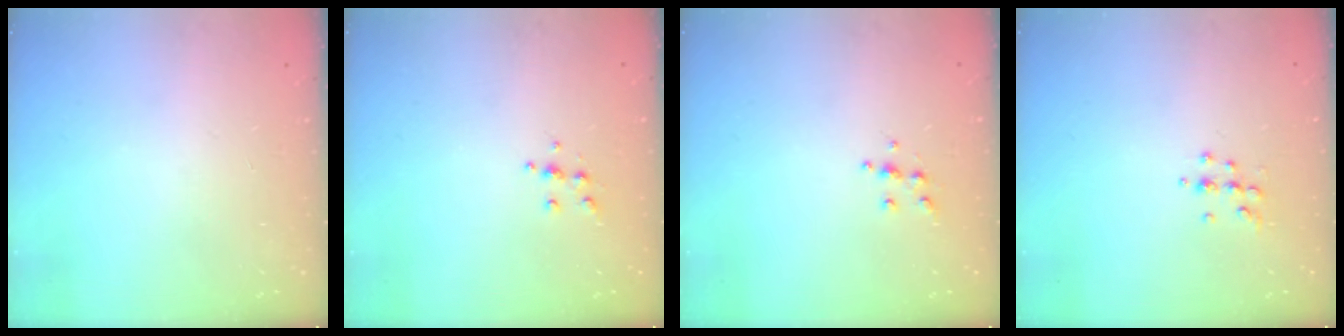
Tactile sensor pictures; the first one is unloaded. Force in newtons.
{"total": 4.7, "press": 4.6, "slide": 0.5}
{"total": 4.5, "press": 4.5, "slide": 0.5}
{"total": 4.8, "press": 4.7, "slide": 0.5}